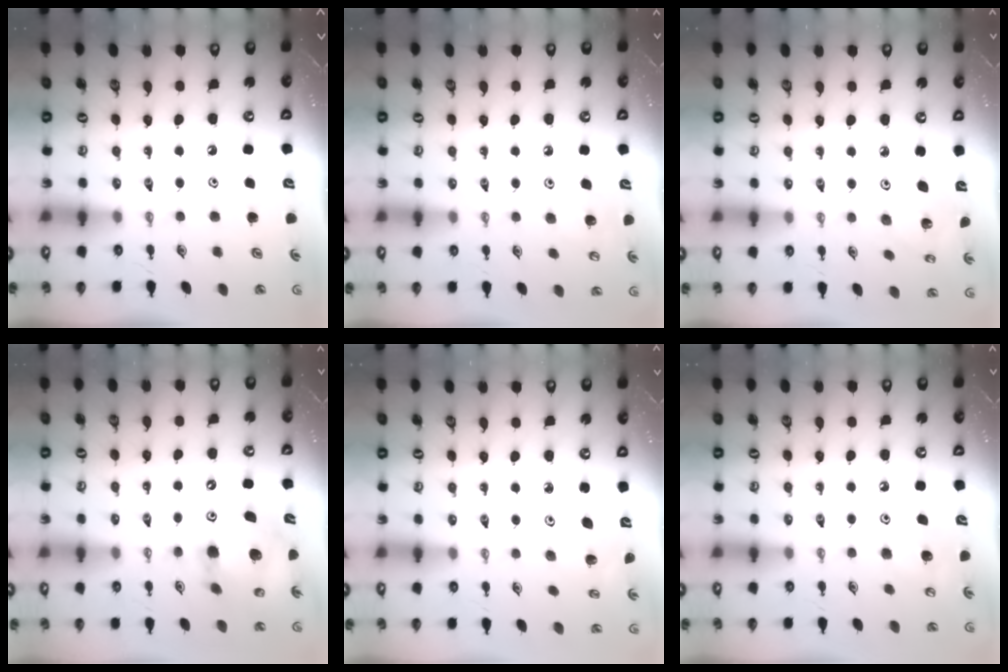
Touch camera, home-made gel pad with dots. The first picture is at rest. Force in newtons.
{"total": 7.0, "press": 6.9, "slide": 1.0}
{"total": 2.8, "press": 2.8, "slide": 0.2}
{"total": 13.8, "press": 13.6, "slide": 2.4}
{"total": 3.1, "press": 3.1, "slide": 0.2}
{"total": 8.3, "press": 8.2, "slide": 0.7}